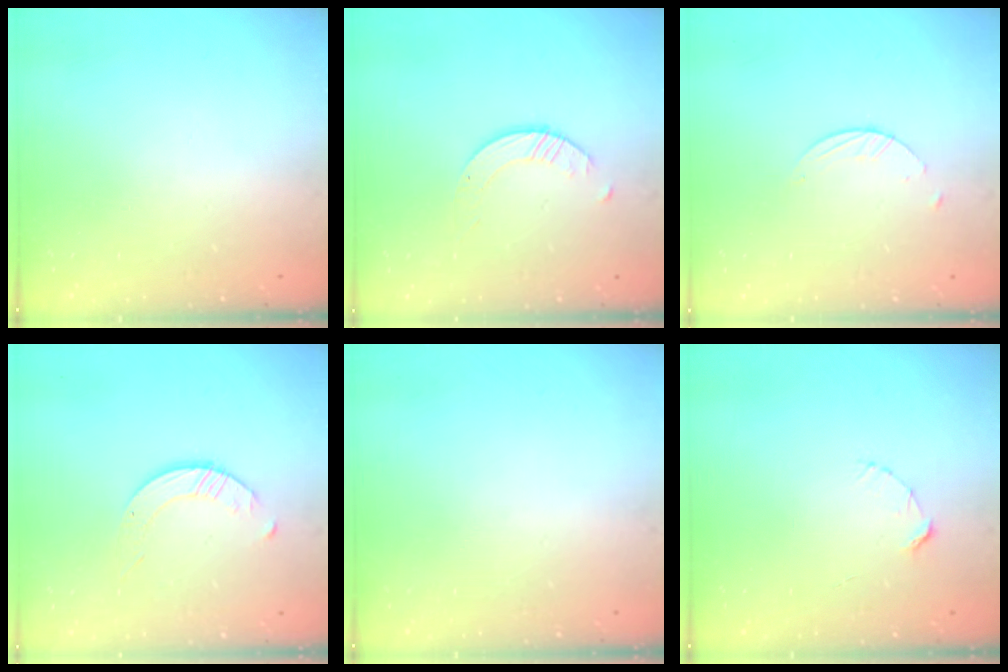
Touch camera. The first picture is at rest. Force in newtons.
{"total": 1.7, "press": 1.7, "slide": 0.2}
{"total": 2.1, "press": 2.1, "slide": 0.2}
{"total": 3.2, "press": 3.1, "slide": 0.4}
{"total": 0.0}
{"total": 2.7, "press": 2.7, "slide": 0.3}